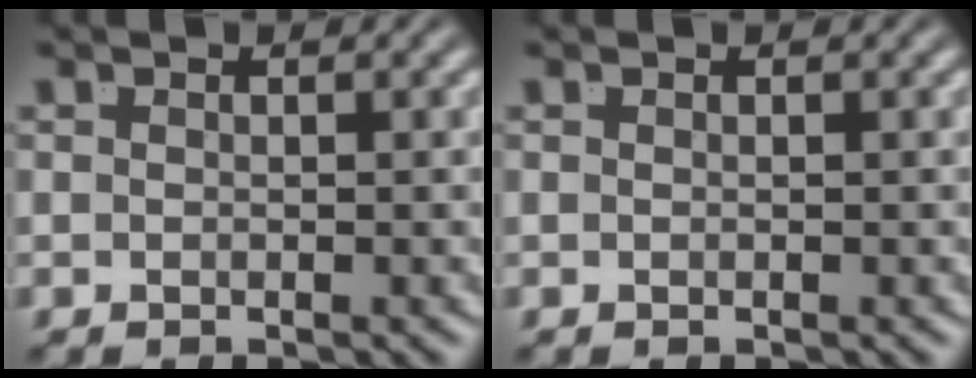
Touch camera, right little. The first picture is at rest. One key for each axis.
{"total": 0.0}